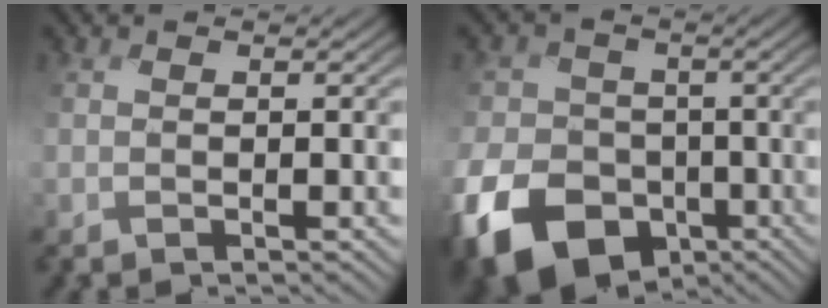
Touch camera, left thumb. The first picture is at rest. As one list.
[{"total": 13.8, "force": [-6.0, 10.5, 6.7], "torque": [-0.180, -0.045, -0.119]}]